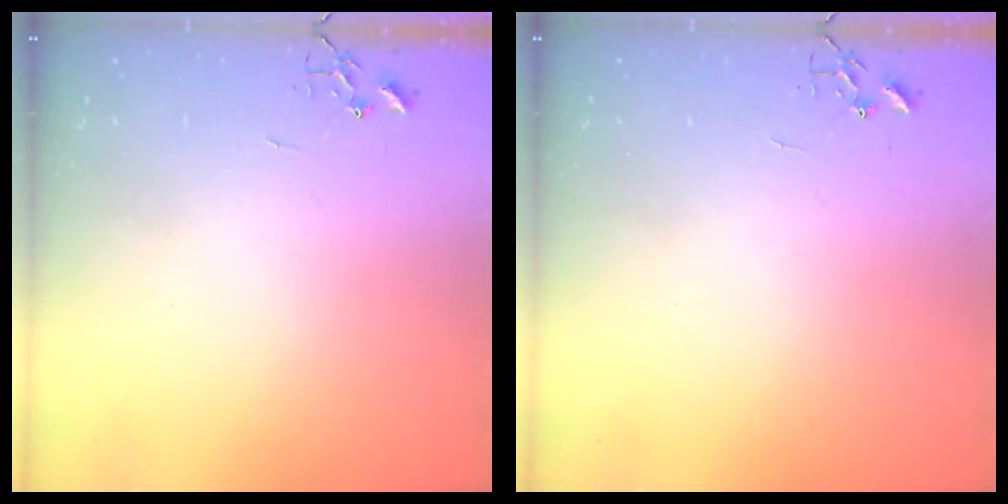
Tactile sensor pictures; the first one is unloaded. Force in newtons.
{"total": 0.0}